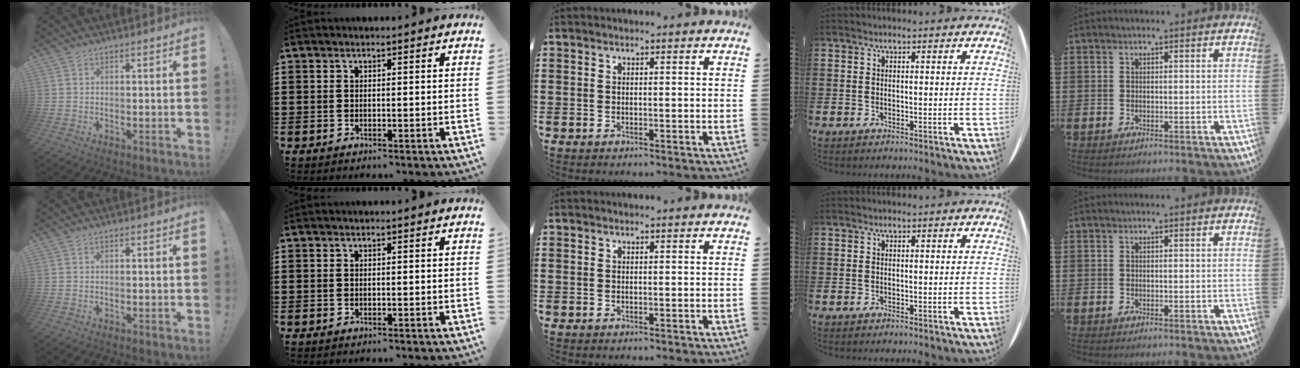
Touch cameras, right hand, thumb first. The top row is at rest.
{}